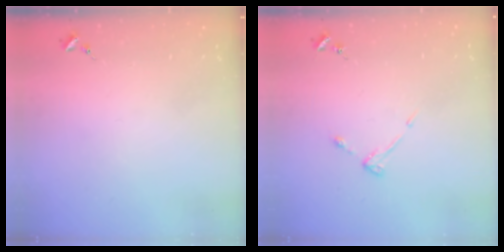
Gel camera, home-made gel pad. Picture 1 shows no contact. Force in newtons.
{"total": 3.2, "press": 3.1, "slide": 0.5}